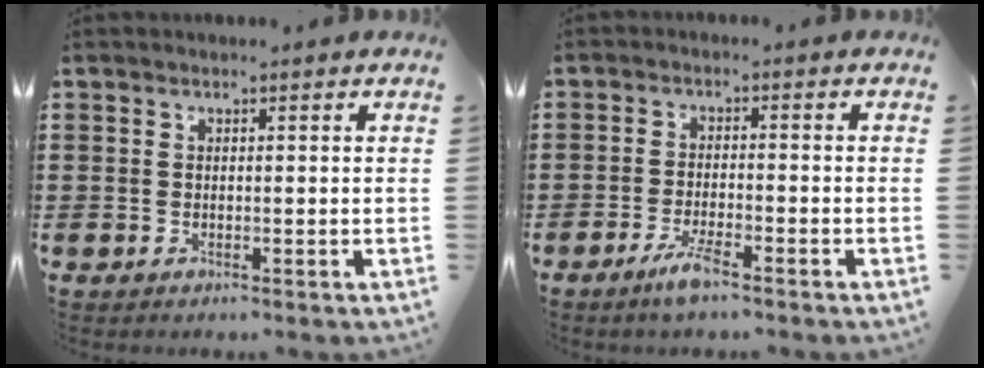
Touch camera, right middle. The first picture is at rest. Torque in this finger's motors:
{"motor_torque": [0.57, -0.46, 0.15, 0.08]}